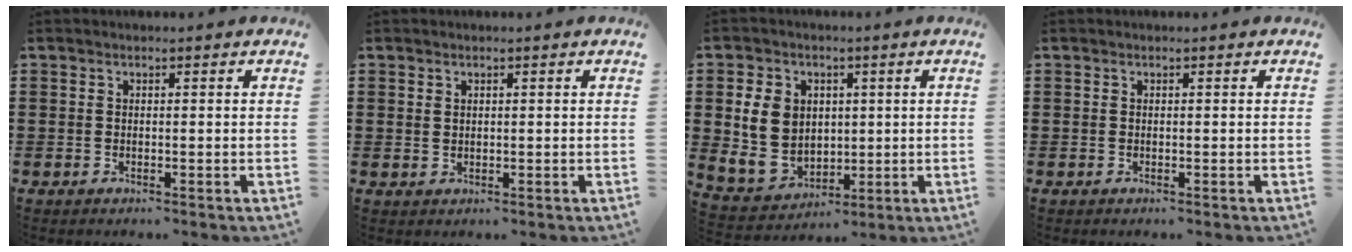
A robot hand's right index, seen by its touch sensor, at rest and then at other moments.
{"total": 1.0, "force": [0.8, 0.6, 0.2], "torque": [-0.006, 0.001, 0.016]}
{"total": 9.7, "force": [1.6, 8.2, 4.9], "torque": [-0.143, 0.011, 0.028]}
{"total": 0.0}